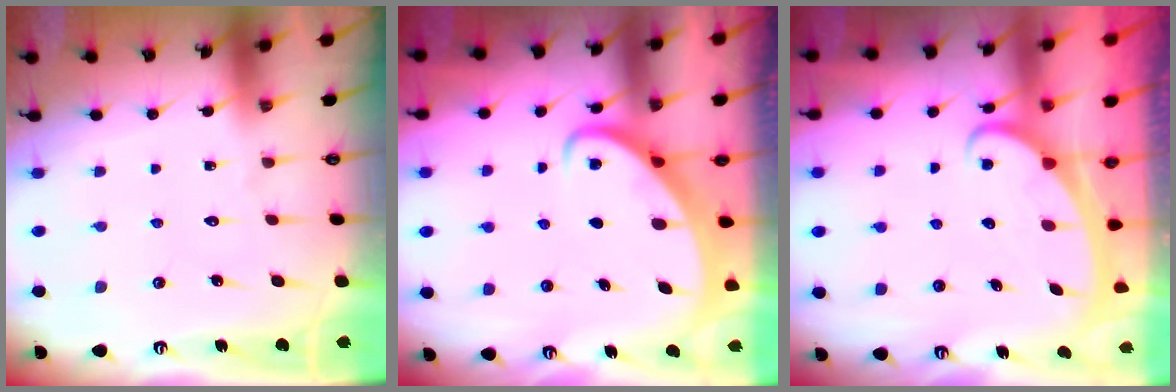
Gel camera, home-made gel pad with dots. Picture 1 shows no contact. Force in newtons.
{"total": 2.7, "press": 2.7, "slide": 0.3}
{"total": 2.3, "press": 2.3, "slide": 0.4}